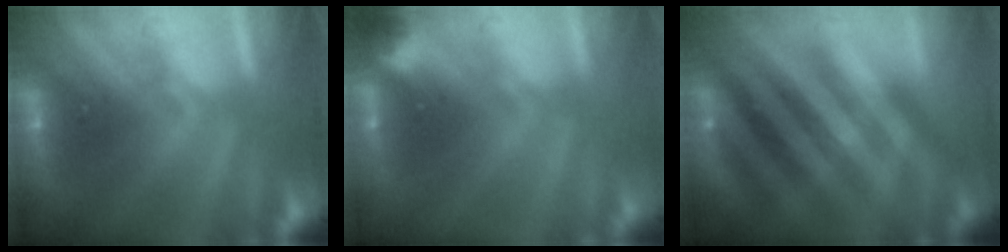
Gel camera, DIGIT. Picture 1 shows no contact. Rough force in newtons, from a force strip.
{"total": 2.8}
{"total": 2.3}